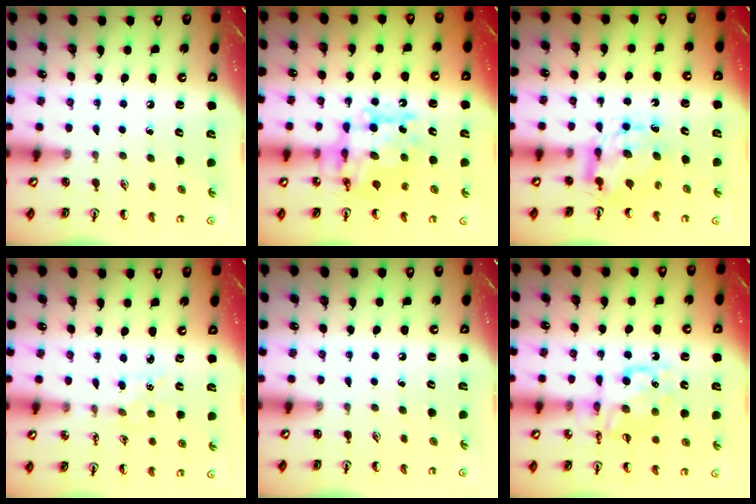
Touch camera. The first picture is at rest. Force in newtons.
{"total": 11.7, "press": 11.6, "slide": 0.5}
{"total": 7.4, "press": 7.3, "slide": 0.6}
{"total": 2.8, "press": 2.8, "slide": 0.3}
{"total": 0.0}
{"total": 9.9, "press": 9.8, "slide": 0.9}